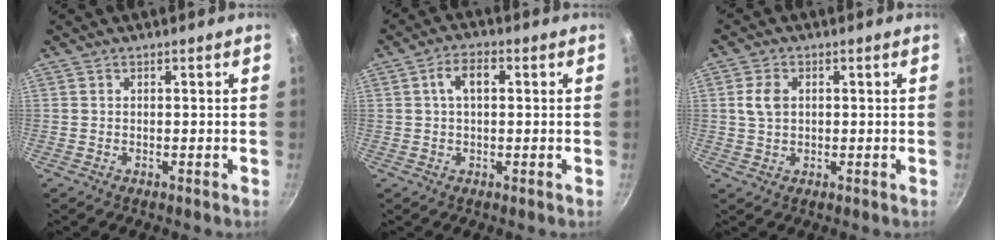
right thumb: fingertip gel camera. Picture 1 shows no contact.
{"total": 5.0, "force": [1.0, 2.8, 4.1], "torque": [-0.065, 0.013, 0.012]}
{"total": 4.4, "force": [0.7, 3.1, 3.0], "torque": [-0.050, 0.005, 0.010]}